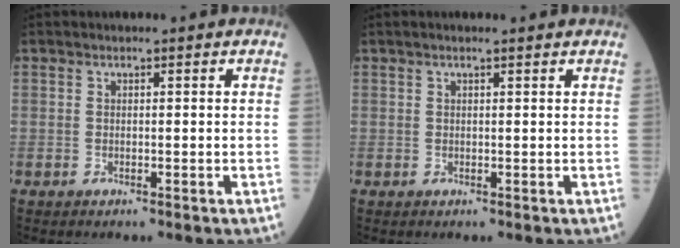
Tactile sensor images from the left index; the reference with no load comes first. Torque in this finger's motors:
{"motor_torque": [0.32, -0.48, 0.02, 0.00]}